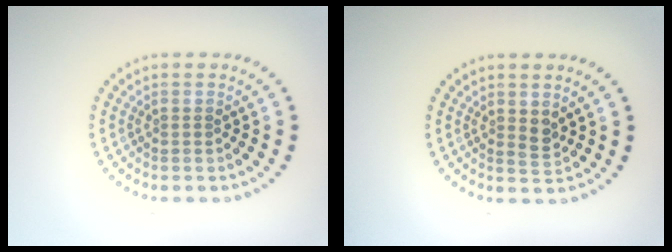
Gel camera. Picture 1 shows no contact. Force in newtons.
{"total": 1.1, "press": 1.0, "slide": 0.5}